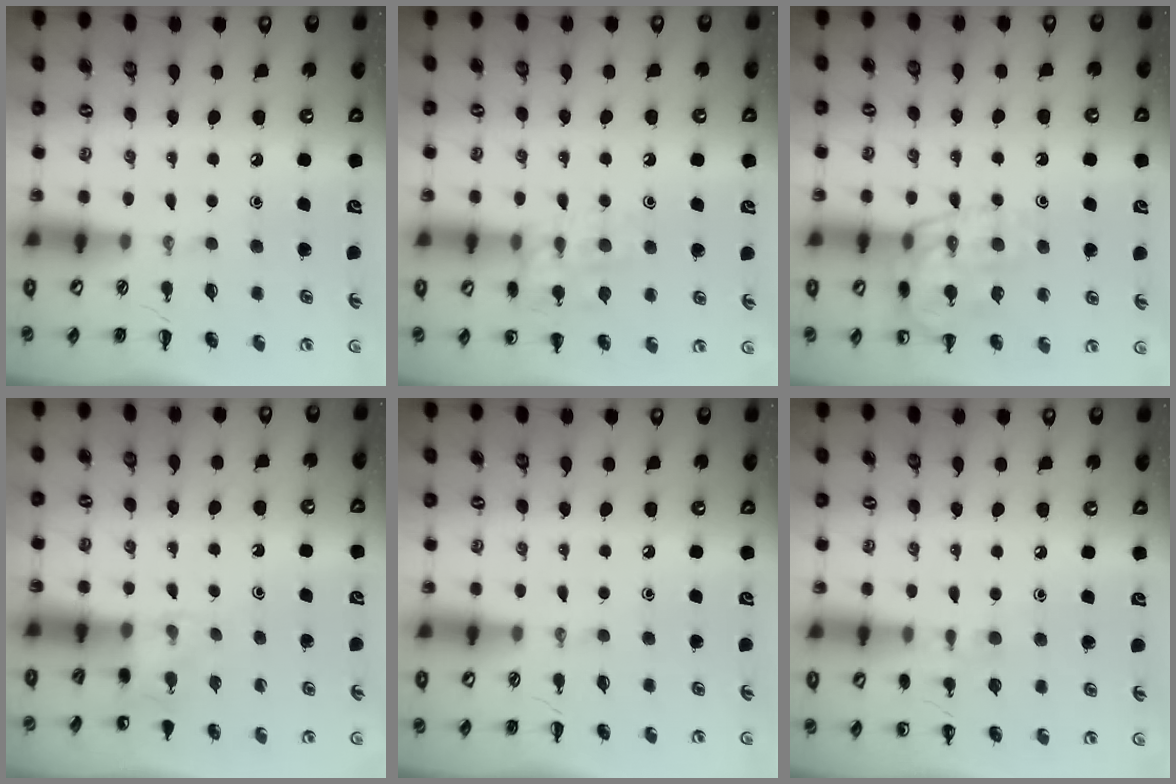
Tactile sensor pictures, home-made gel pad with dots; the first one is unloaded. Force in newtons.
{"total": 12.4, "press": 12.4, "slide": 0.8}
{"total": 14.5, "press": 14.4, "slide": 1.7}
{"total": 3.9, "press": 3.7, "slide": 1.3}
{"total": 0.0}
{"total": 5.3, "press": 5.0, "slide": 1.7}